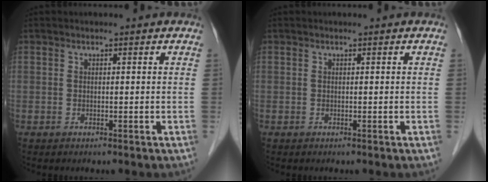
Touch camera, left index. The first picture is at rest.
{"total": 0.0}